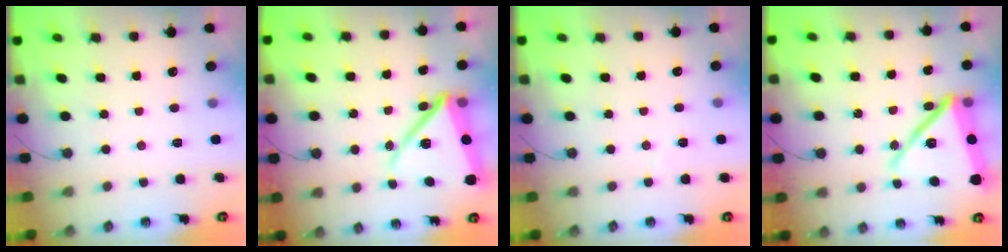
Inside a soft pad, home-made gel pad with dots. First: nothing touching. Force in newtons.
{"total": 16.9, "press": 16.9, "slide": 1.3}
{"total": 2.8, "press": 2.7, "slide": 0.8}
{"total": 19.4, "press": 16.4, "slide": 10.3}